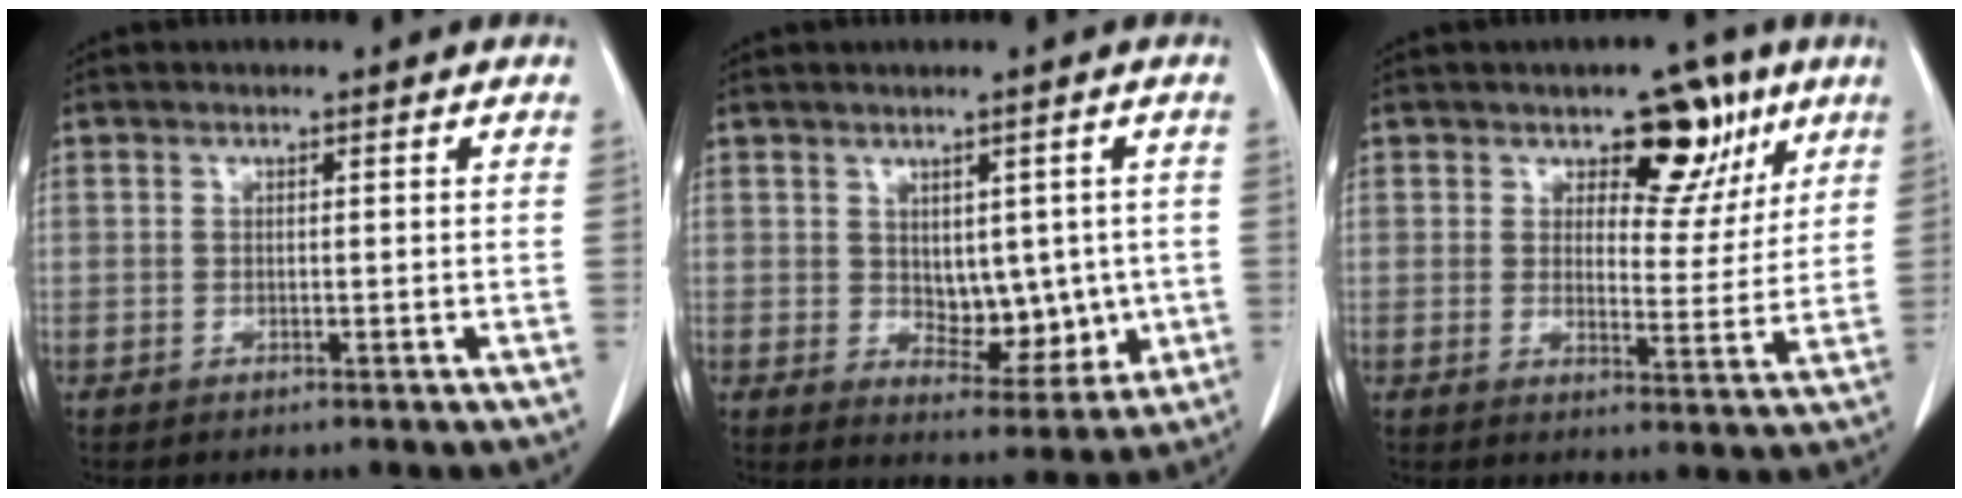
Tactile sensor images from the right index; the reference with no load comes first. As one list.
[{"total": 7.4, "force": [0.1, 4.5, 5.9], "torque": [-0.065, -0.002, 0.019]}, {"total": 8.7, "force": [5.1, 4.7, 5.2], "torque": [-0.049, 0.003, 0.070]}]